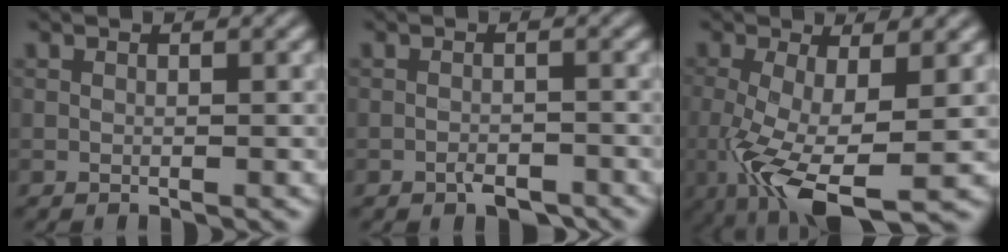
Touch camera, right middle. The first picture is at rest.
{"total": 1.7, "force": [-1.5, 0.4, 0.7], "torque": [-0.021, 0.013, -0.016]}
{"total": 8.1, "force": [-2.9, 2.5, 7.1], "torque": [-0.158, -0.013, -0.036]}